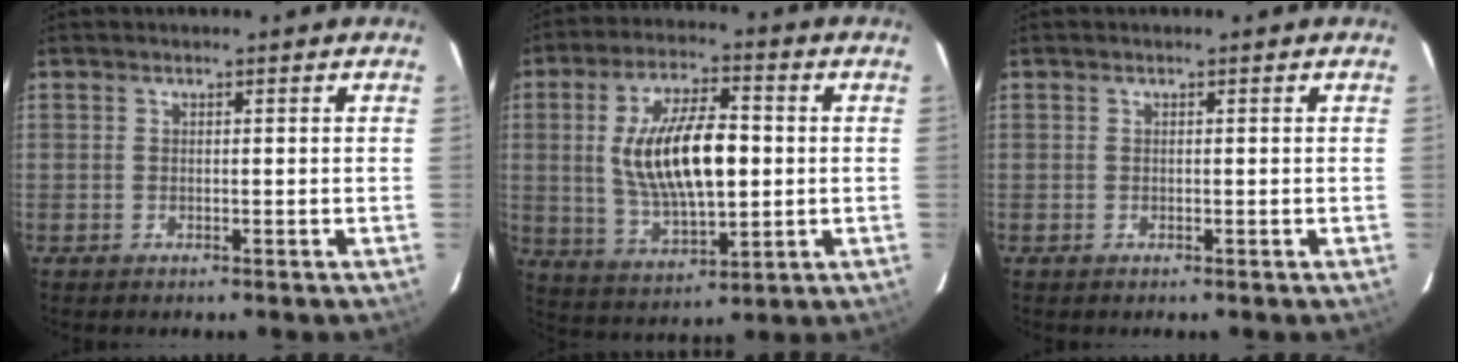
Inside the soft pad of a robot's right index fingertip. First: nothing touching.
{"total": 15.8, "force": [0.9, 6.4, 14.4], "torque": [-0.269, 0.003, 0.027]}
{"total": 0.0}